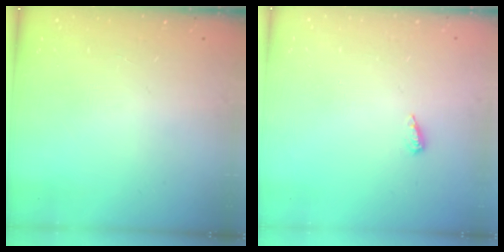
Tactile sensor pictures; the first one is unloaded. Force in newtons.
{"total": 6.0, "press": 6.0, "slide": 0.6}